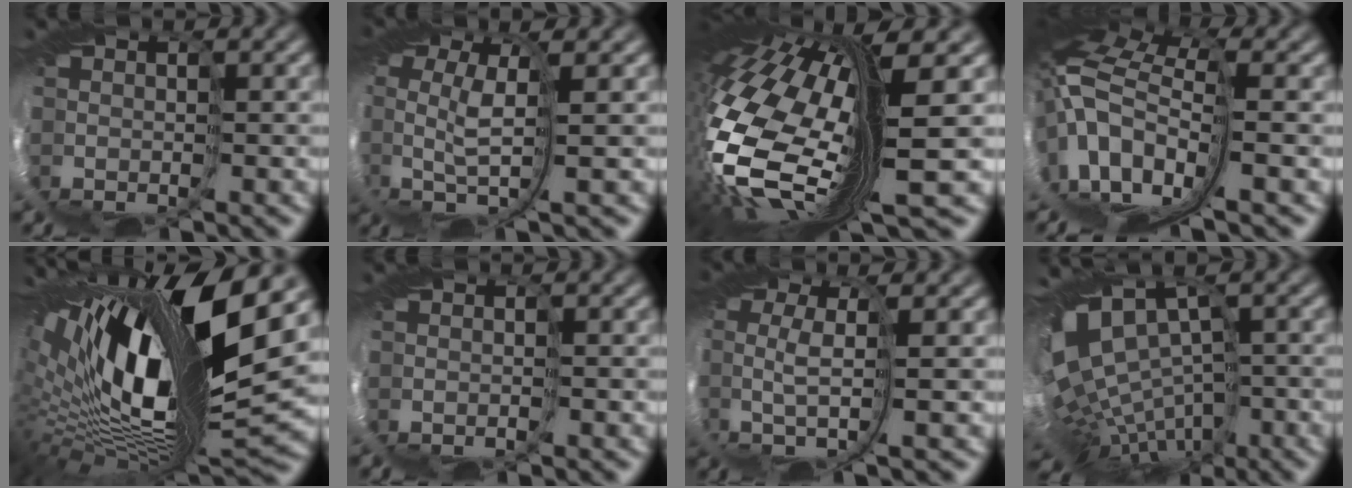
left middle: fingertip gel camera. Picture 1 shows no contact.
{"total": 3.9, "force": [0.6, 0.5, 3.8], "torque": [-0.131, 0.002, -0.005]}
{"total": 13.5, "force": [0.2, 4.6, 12.7], "torque": [-0.312, -0.051, 0.018]}
{"total": 11.8, "force": [-1.4, 6.2, 9.9], "torque": [-0.217, 0.001, 0.003]}
{"total": 13.9, "force": [4.3, 4.2, 12.5], "torque": [-0.251, -0.009, 0.077]}
{"total": 0.6, "force": [-0.5, -0.2, -0.2], "torque": [0.001, -0.001, -0.006]}
{"total": 2.8, "force": [0.5, -0.2, 2.7], "torque": [-0.094, -0.001, -0.008]}
{"total": 9.0, "force": [-2.3, 4.9, 7.2], "torque": [-0.144, -0.003, -0.005]}